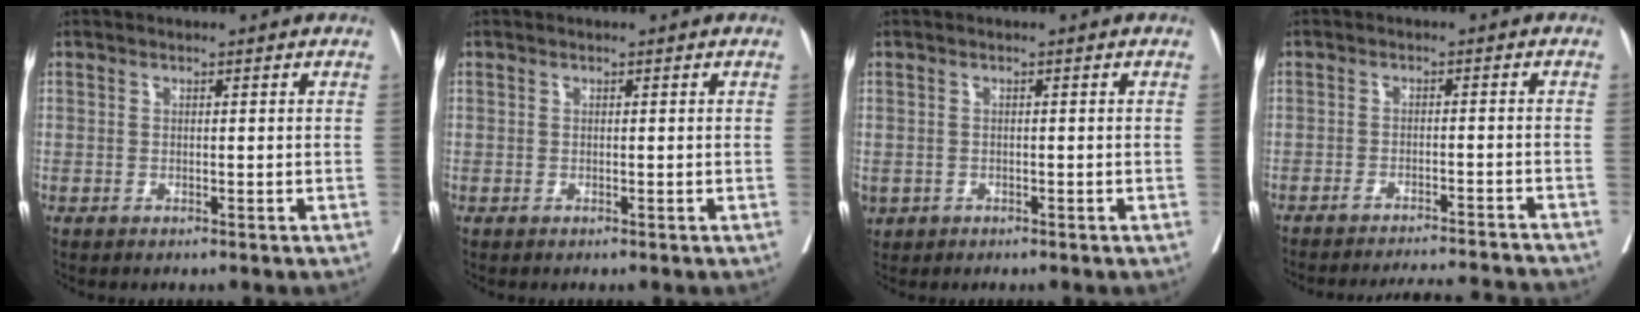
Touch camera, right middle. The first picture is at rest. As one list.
[{"total": 0.0}, {"total": 3.5, "force": [-1.4, 2.9, 1.4], "torque": [-0.039, -0.003, -0.015]}, {"total": 11.8, "force": [-11.6, -0.4, 1.8], "torque": [-0.014, 0.005, -0.143]}]